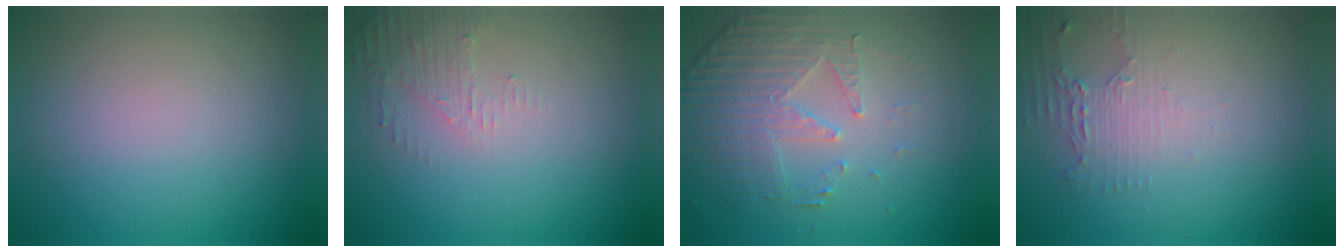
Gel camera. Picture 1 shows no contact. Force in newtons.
{"total": 1.9, "press": 1.8, "slide": 0.4}
{"total": 4.8, "press": 3.6, "slide": 3.2}
{"total": 2.3, "press": 1.6, "slide": 1.6}